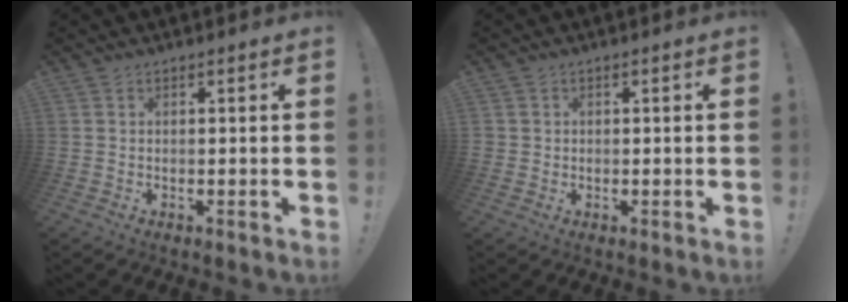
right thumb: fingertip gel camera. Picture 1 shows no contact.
{"total": 1.5, "force": [0.2, 1.4, 0.2], "torque": [-0.002, 0.001, 0.005]}